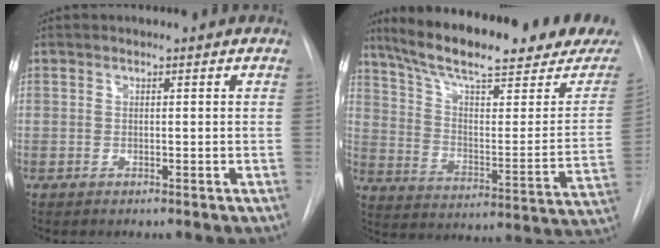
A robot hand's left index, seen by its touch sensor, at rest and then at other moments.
{"total": 26.9, "force": [21.9, 4.3, 14.9], "torque": [-0.231, -0.035, 0.301]}